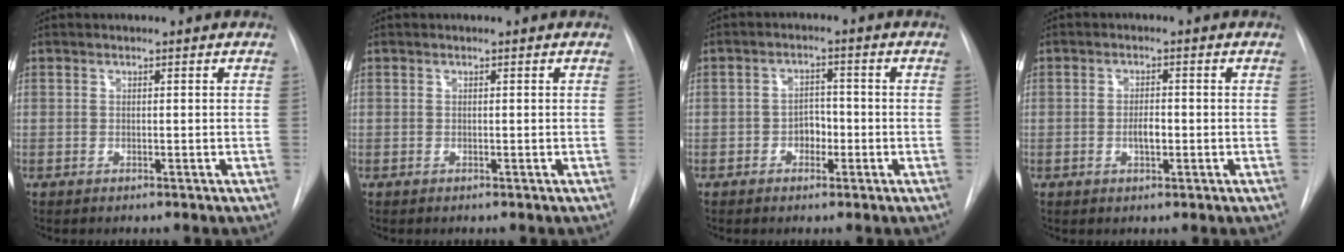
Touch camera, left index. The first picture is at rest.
{"total": 0.0}
{"total": 3.2, "force": [-1.2, 2.2, 2.0], "torque": [-0.024, 0.008, -0.022]}
{"total": 2.5, "force": [-0.6, 0.9, 2.3], "torque": [-0.040, 0.003, -0.009]}